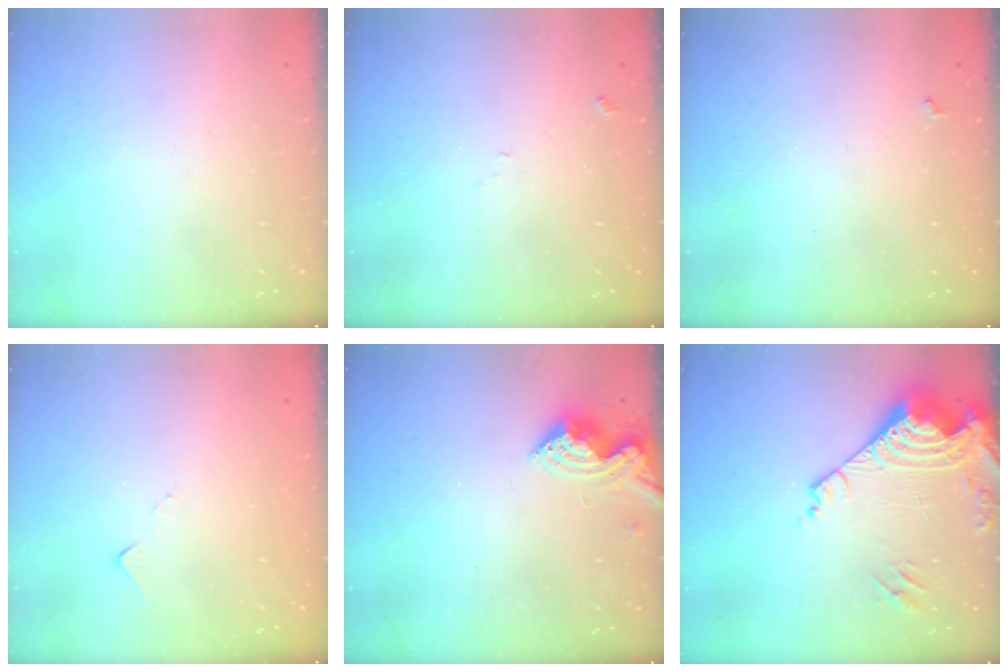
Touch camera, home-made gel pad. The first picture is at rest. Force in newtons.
{"total": 5.3, "press": 5.2, "slide": 0.6}
{"total": 3.0, "press": 2.9, "slide": 0.5}
{"total": 6.0, "press": 6.0, "slide": 0.5}
{"total": 8.2, "press": 8.2, "slide": 0.2}
{"total": 19.0, "press": 18.8, "slide": 2.5}